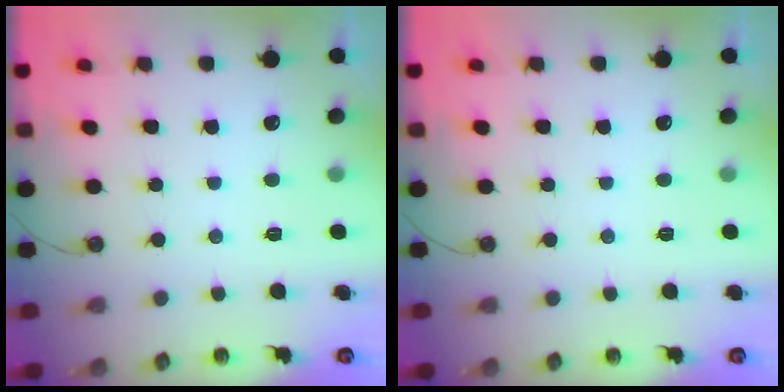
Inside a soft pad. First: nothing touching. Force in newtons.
{"total": 0.0}